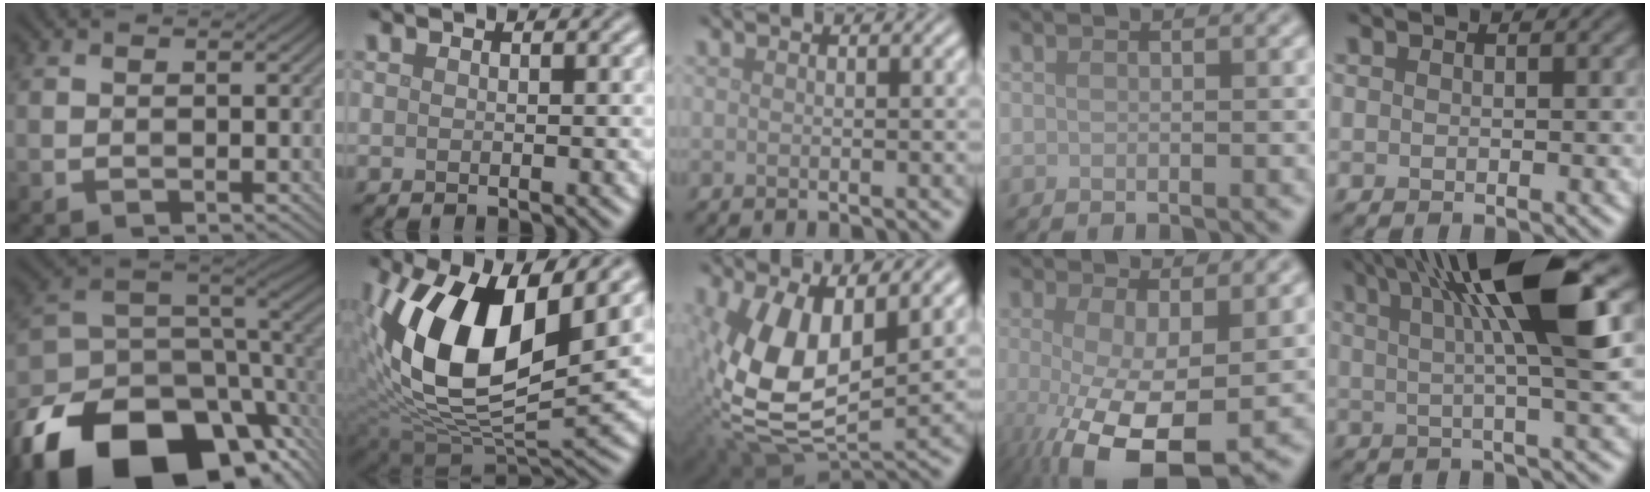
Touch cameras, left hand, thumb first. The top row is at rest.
{"thumb": {"total": 19.3, "force": [-10.8, 10.4, 12.2], "torque": [-0.279, -0.040, -0.152]}, "index": {"total": 13.7, "force": [3.6, 6.5, 11.5], "torque": [-0.218, 0.003, 0.058]}, "middle": {"total": 12.0, "force": [1.6, 6.4, 10.0], "torque": [-0.215, -0.015, 0.028]}, "ring": {"total": 10.5, "force": [-2.8, 4.0, 9.3], "torque": [-0.167, -0.027, -0.040]}, "little": {"total": 9.5, "force": [3.0, 1.3, 8.9], "torque": [-0.120, 0.004, 0.060]}}